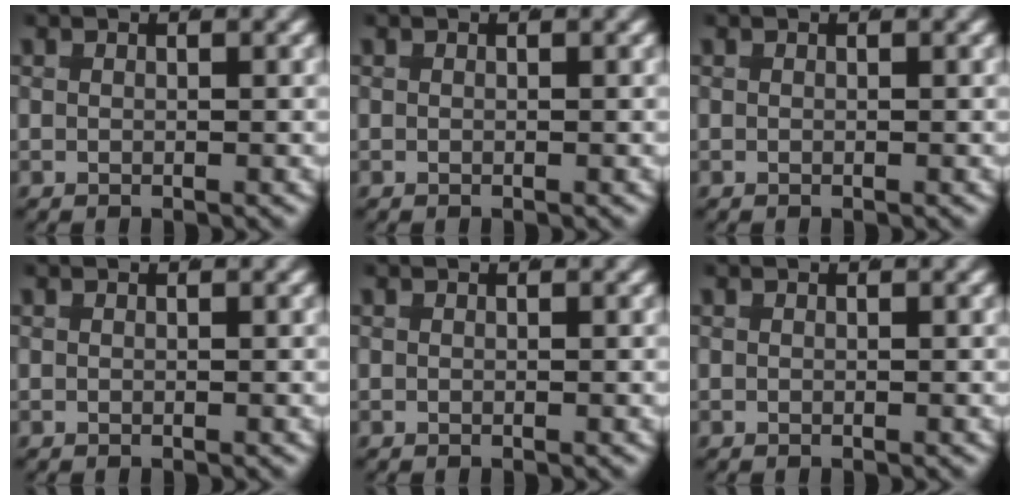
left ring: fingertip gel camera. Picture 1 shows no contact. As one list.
[{"total": 0.0}, {"total": 0.0}, {"total": 0.0}, {"total": 0.0}, {"total": 0.0}]